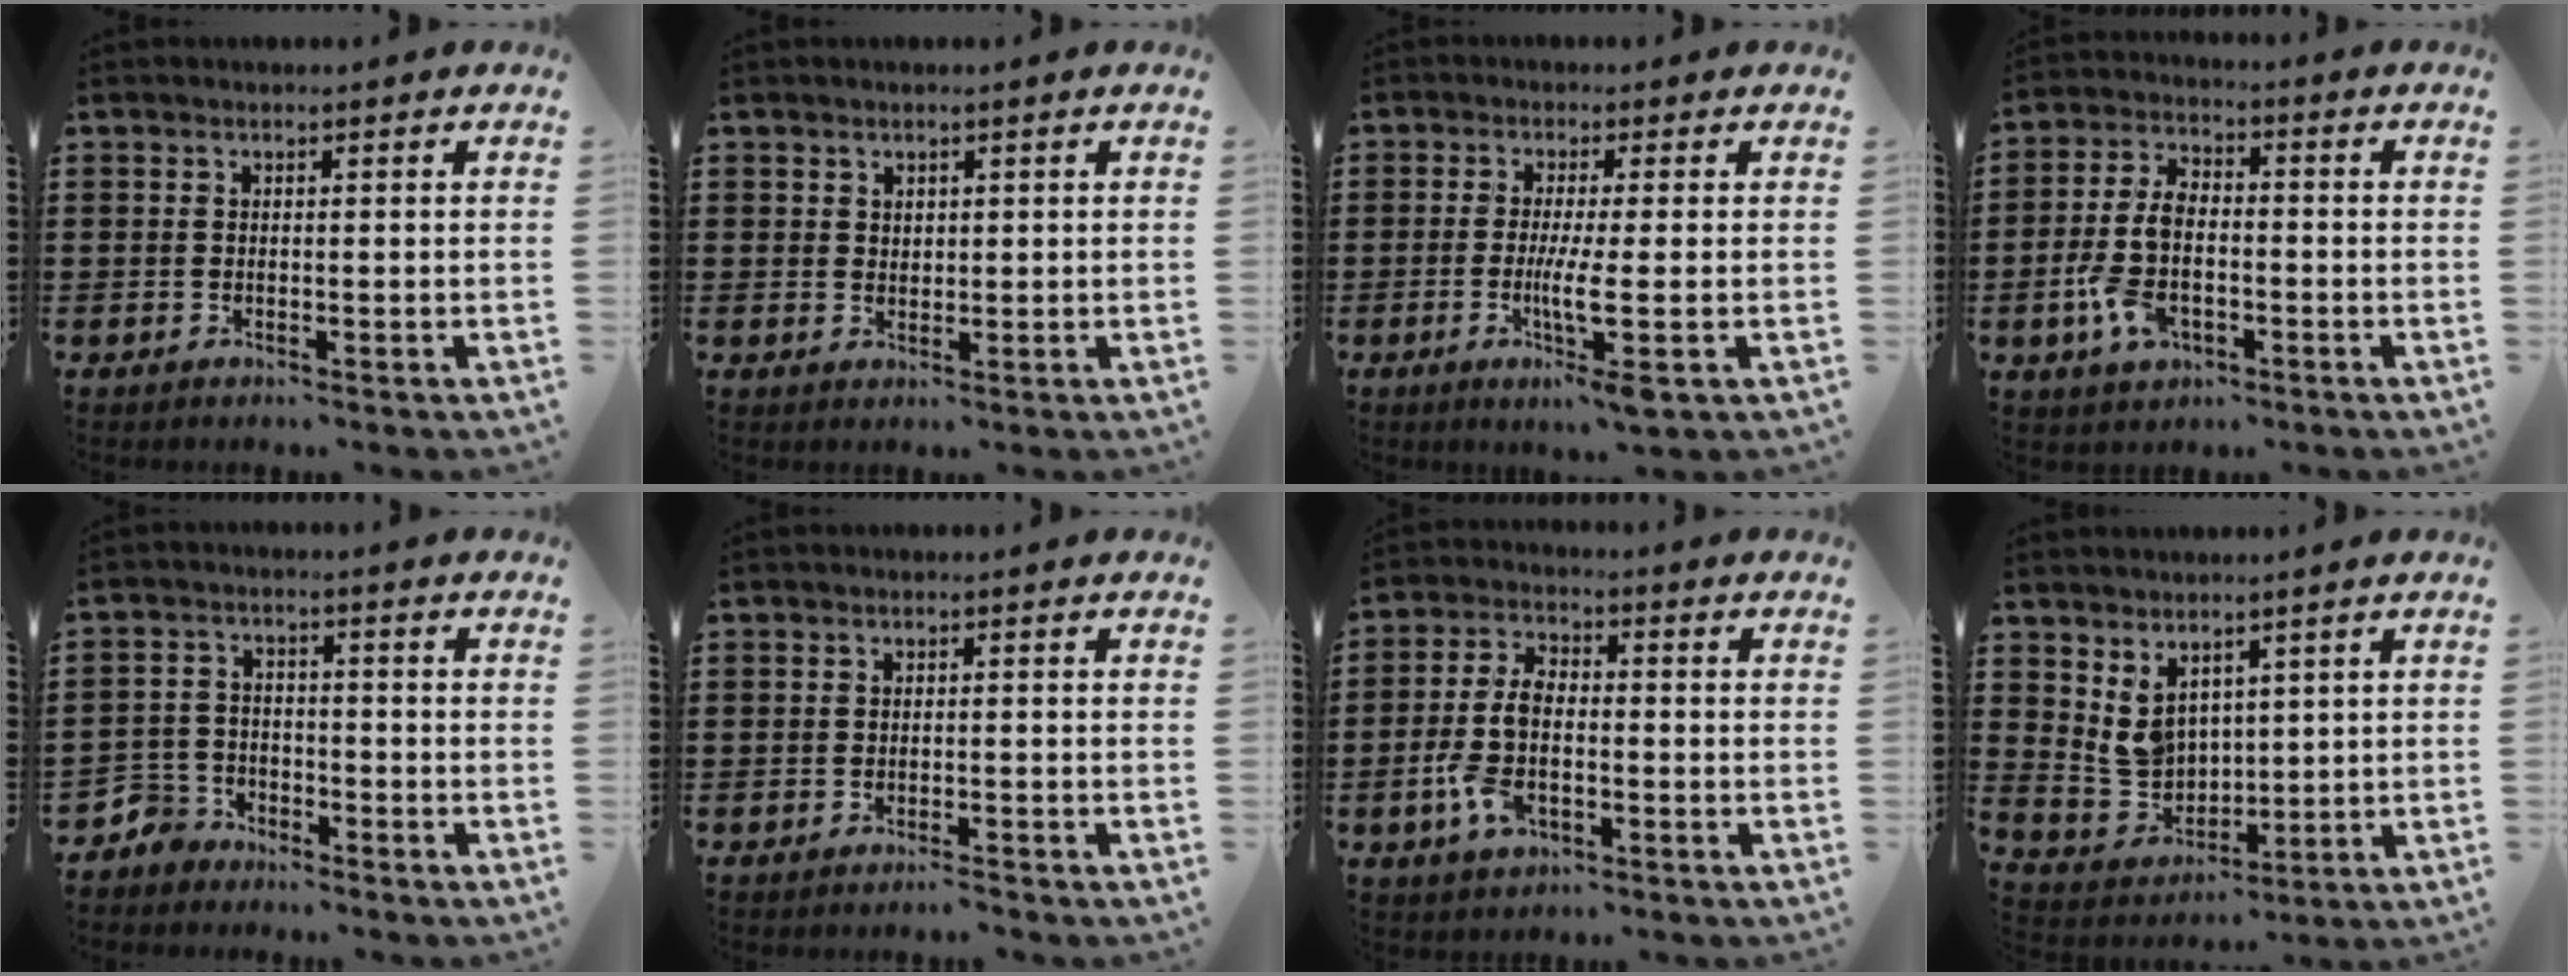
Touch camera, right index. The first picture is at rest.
{"total": 1.4, "force": [1.0, 0.9, 0.2], "torque": [-0.006, 0.003, 0.020]}
{"total": 6.2, "force": [-1.4, 0.1, 6.0], "torque": [-0.125, -0.024, -0.030]}
{"total": 7.8, "force": [-2.0, 4.4, 6.1], "torque": [-0.148, 0.002, -0.044]}
{"total": 4.2, "force": [-3.8, 1.8, 0.2], "torque": [-0.028, 0.001, -0.085]}
{"total": 1.1, "force": [-1.0, 0.0, 0.4], "torque": [-0.009, 0.000, -0.020]}
{"total": 7.3, "force": [-1.8, 4.1, 5.7], "torque": [-0.137, 0.005, -0.040]}
{"total": 6.0, "force": [3.3, 4.3, 2.6], "torque": [-0.075, -0.002, 0.064]}